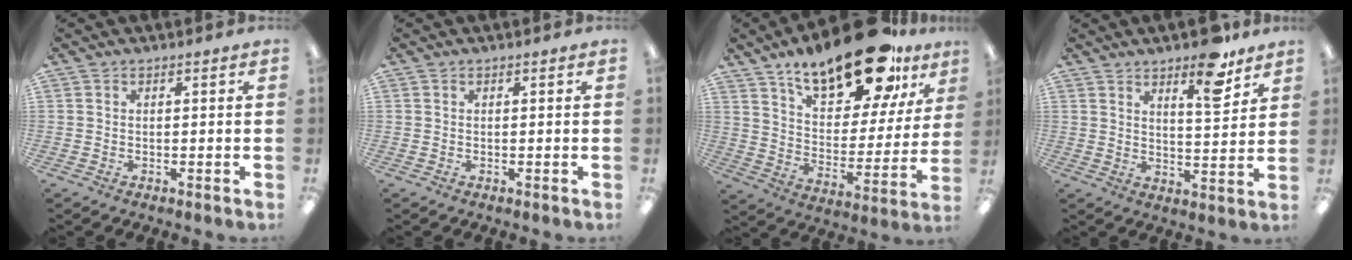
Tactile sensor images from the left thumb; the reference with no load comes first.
{"total": 0.0}
{"total": 21.6, "force": [16.0, 8.2, 12.0], "torque": [-0.188, -0.095, 0.270]}
{"total": 11.0, "force": [7.7, 3.5, 7.0], "torque": [-0.091, -0.044, 0.126]}